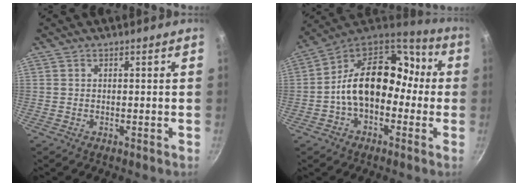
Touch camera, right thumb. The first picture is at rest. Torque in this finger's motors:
{"motor_torque": [1.93, 2.10, 1.74, -0.40, 0.34]}